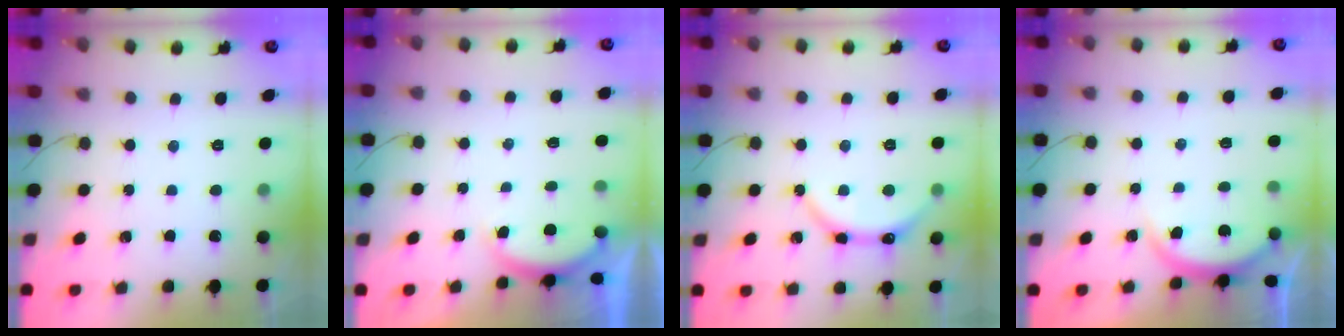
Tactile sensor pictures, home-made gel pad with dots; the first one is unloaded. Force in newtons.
{"total": 2.3, "press": 2.2, "slide": 0.6}
{"total": 5.2, "press": 5.0, "slide": 1.3}
{"total": 4.7, "press": 4.7, "slide": 0.2}